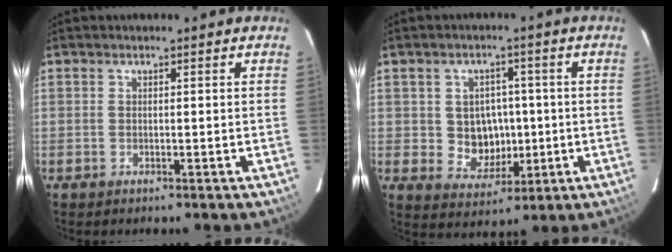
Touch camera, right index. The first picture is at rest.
{"total": 7.3, "force": [-0.2, 6.7, 2.9], "torque": [-0.062, 0.010, 0.014]}